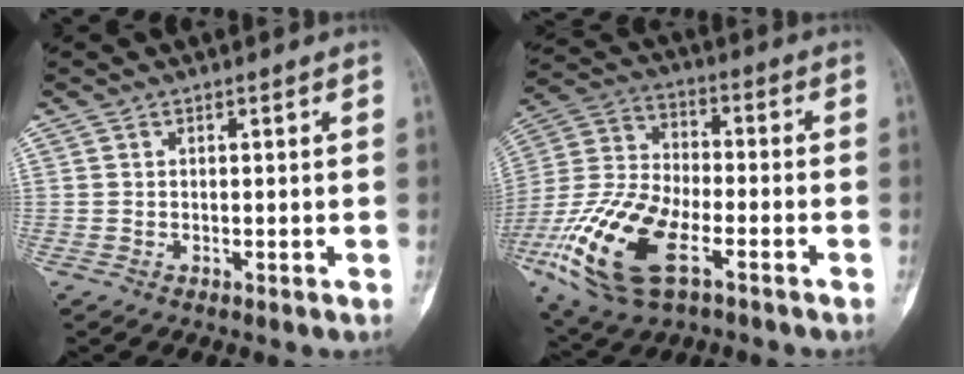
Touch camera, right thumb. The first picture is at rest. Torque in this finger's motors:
{"motor_torque": [0.55, 0.45, 1.76, -1.01, 0.61]}